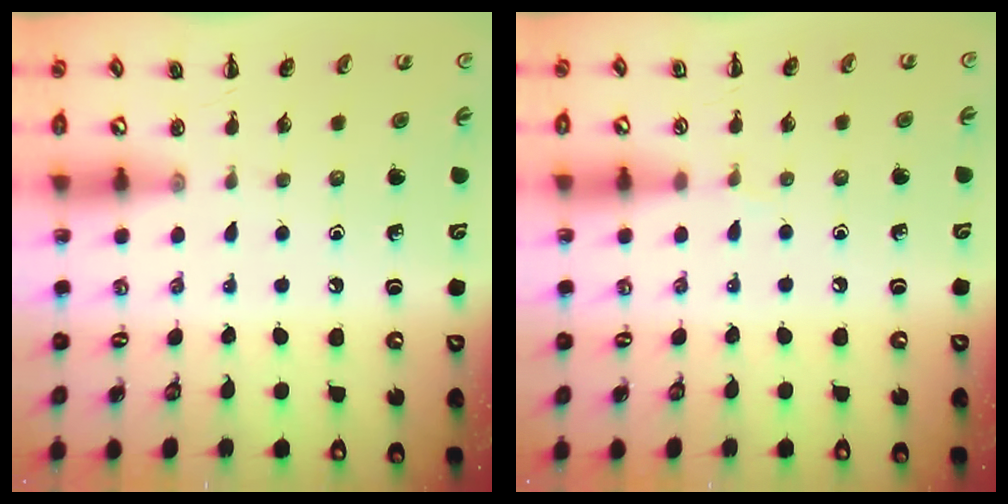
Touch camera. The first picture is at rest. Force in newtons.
{"total": 2.9, "press": 2.7, "slide": 1.1}